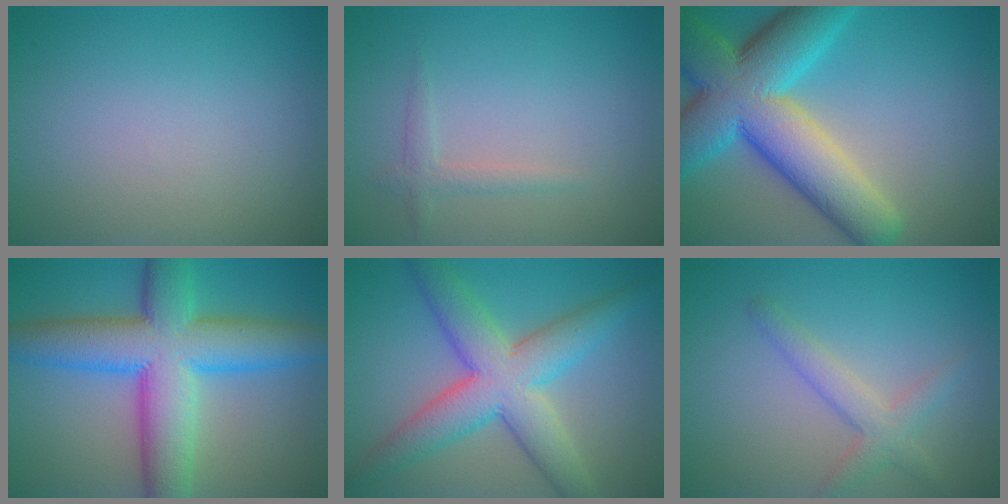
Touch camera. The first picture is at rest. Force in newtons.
{"total": 1.3, "press": 1.3, "slide": 0.1}
{"total": 12.5, "press": 12.5, "slide": 0.4}
{"total": 11.2, "press": 11.2, "slide": 0.2}
{"total": 7.8, "press": 7.8, "slide": 0.3}
{"total": 2.7, "press": 2.7, "slide": 0.1}